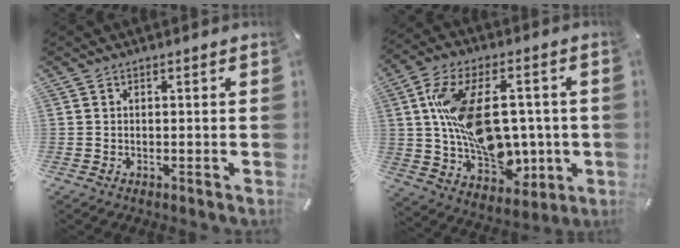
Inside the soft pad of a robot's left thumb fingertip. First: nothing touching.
{"total": 19.3, "force": [2.1, 12.6, 14.4], "torque": [-0.259, 0.005, 0.047]}